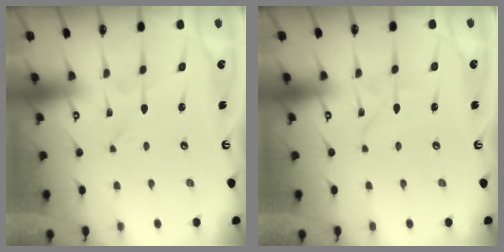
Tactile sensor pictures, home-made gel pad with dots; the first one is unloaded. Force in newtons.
{"total": 1.8, "press": 1.8, "slide": 0.1}